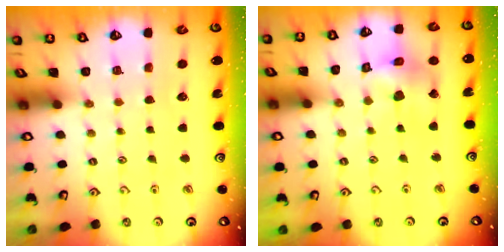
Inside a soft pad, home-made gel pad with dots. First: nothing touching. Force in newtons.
{"total": 12.7, "press": 12.5, "slide": 1.8}